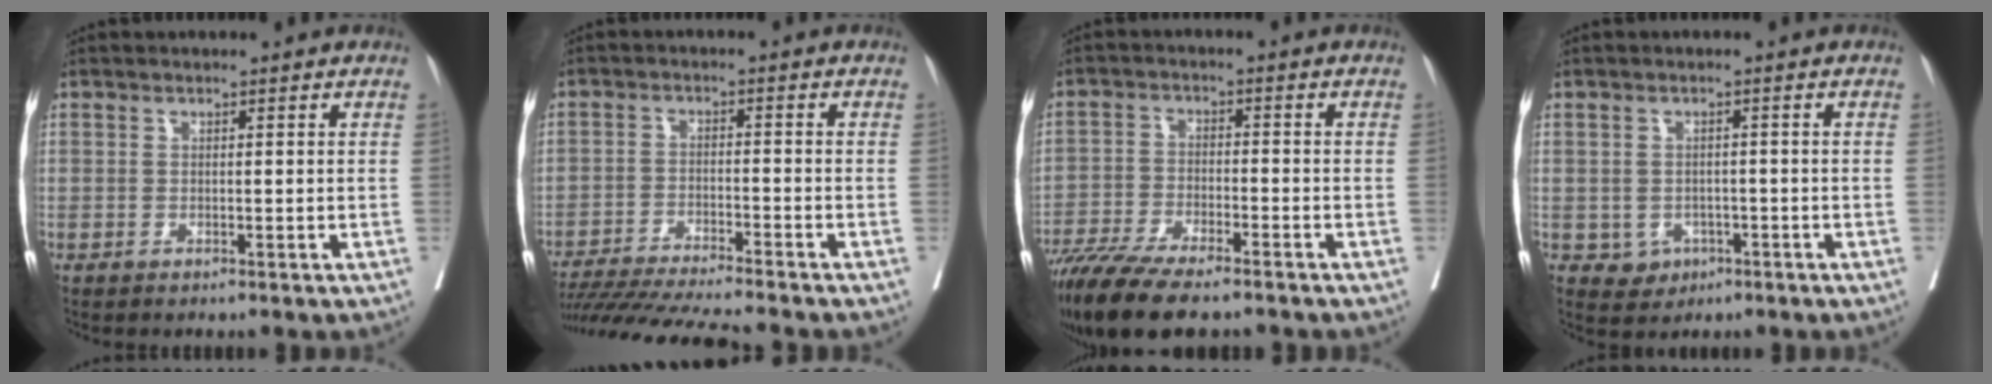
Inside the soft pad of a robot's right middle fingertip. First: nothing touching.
{"total": 13.6, "force": [-12.3, -0.7, 5.9], "torque": [-0.084, -0.023, -0.199]}
{"total": 13.3, "force": [-10.7, 2.6, 7.6], "torque": [-0.131, -0.028, -0.178]}
{"total": 3.5, "force": [-1.3, 3.1, 0.9], "torque": [-0.006, 0.006, -0.012]}